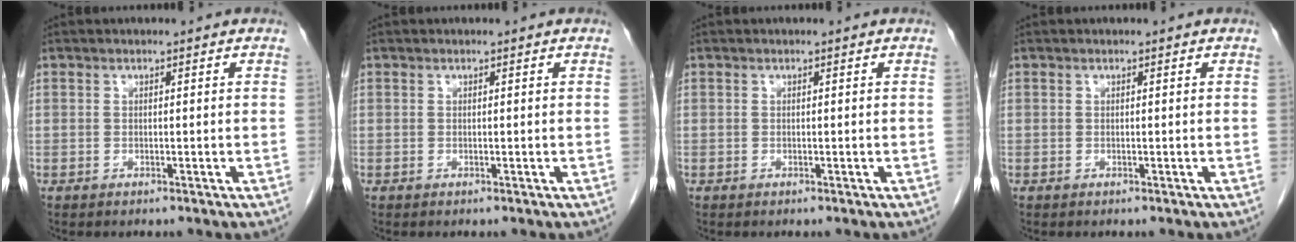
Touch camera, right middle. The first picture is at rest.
{"total": 0.0}
{"total": 0.0}
{"total": 0.0}